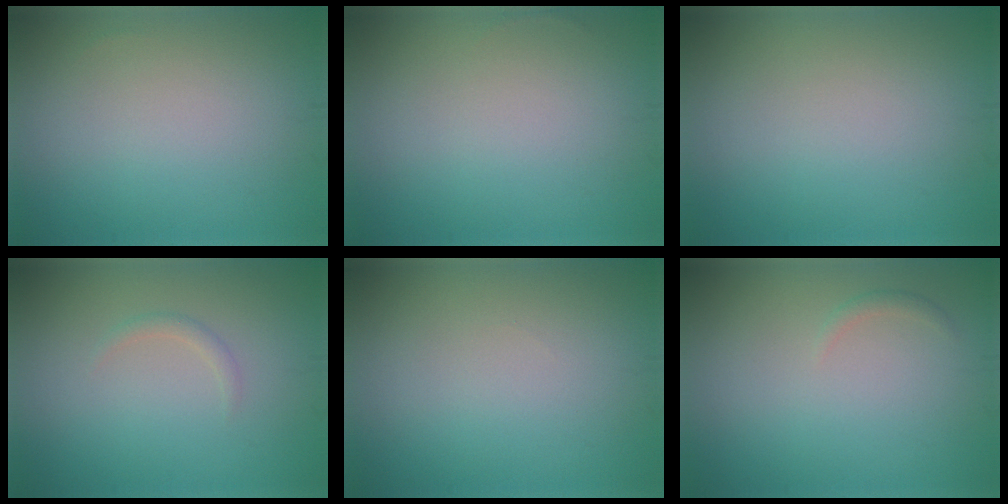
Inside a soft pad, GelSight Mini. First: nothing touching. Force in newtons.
{"total": 0.0}
{"total": 0.0}
{"total": 0.8, "press": 0.8, "slide": 0.1}
{"total": 0.0}
{"total": 0.7, "press": 0.7, "slide": 0.0}